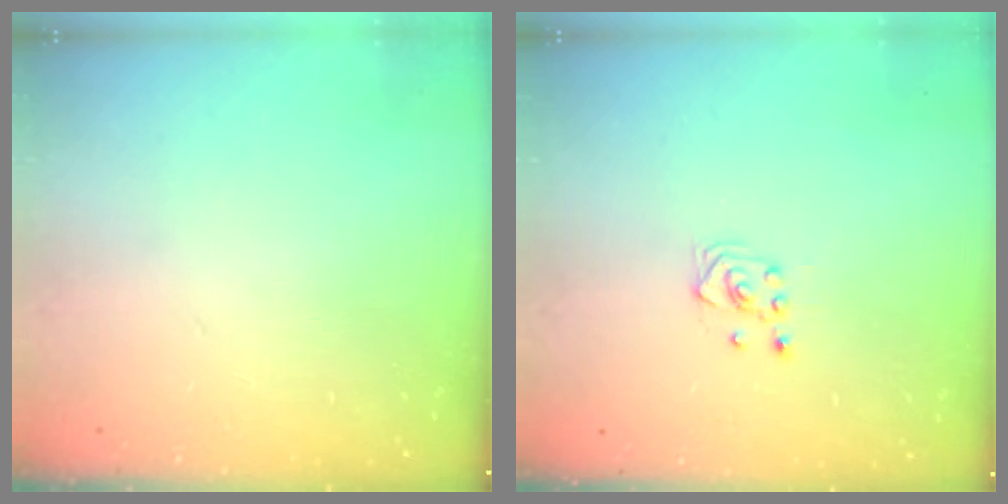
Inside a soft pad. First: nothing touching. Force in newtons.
{"total": 3.0, "press": 2.6, "slide": 1.5}